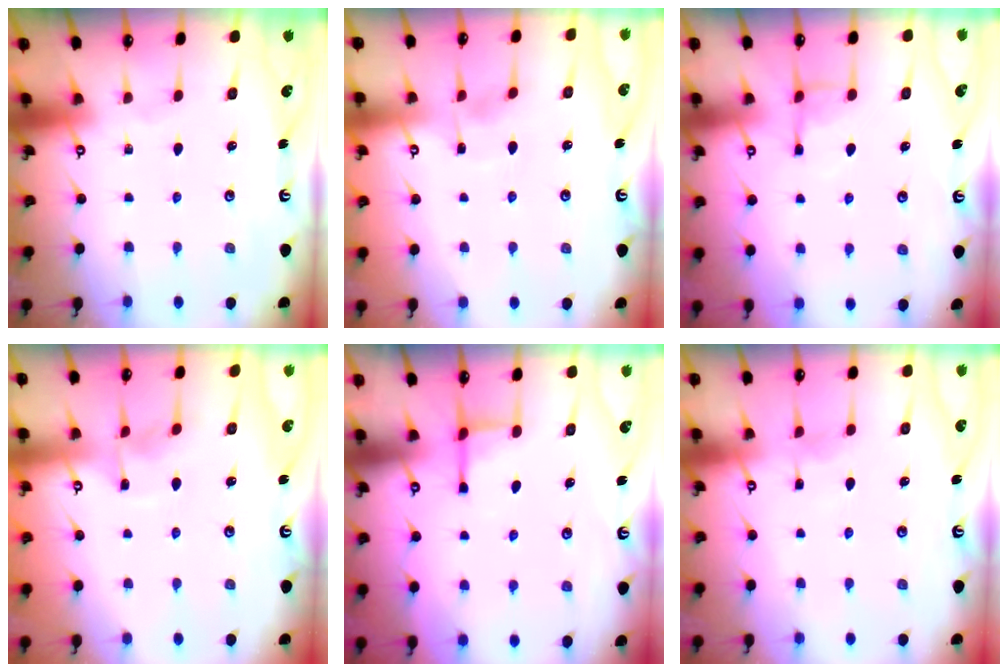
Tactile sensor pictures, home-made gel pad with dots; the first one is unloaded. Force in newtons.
{"total": 3.1, "press": 3.1, "slide": 0.4}
{"total": 5.6, "press": 5.6, "slide": 0.8}
{"total": 4.3, "press": 4.2, "slide": 0.6}
{"total": 2.6, "press": 2.5, "slide": 0.8}
{"total": 3.4, "press": 3.4, "slide": 0.4}